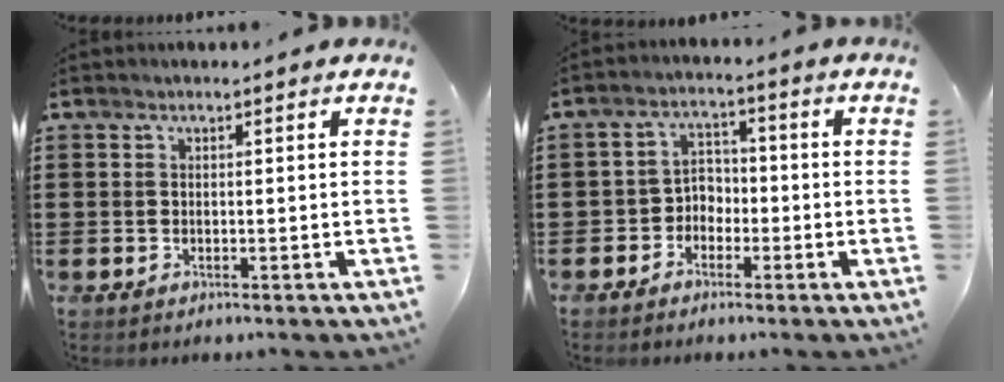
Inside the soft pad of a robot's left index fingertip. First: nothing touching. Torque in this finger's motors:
{"motor_torque": [0.13, 0.14, 0.06, 0.02]}